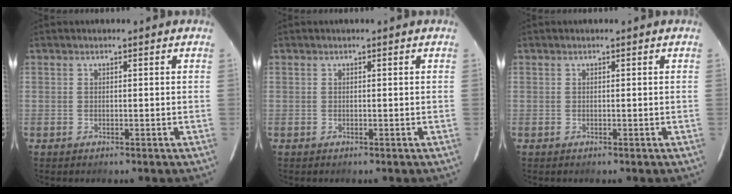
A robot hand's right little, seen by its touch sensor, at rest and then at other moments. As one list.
[{"total": 0.0}, {"total": 0.0}]